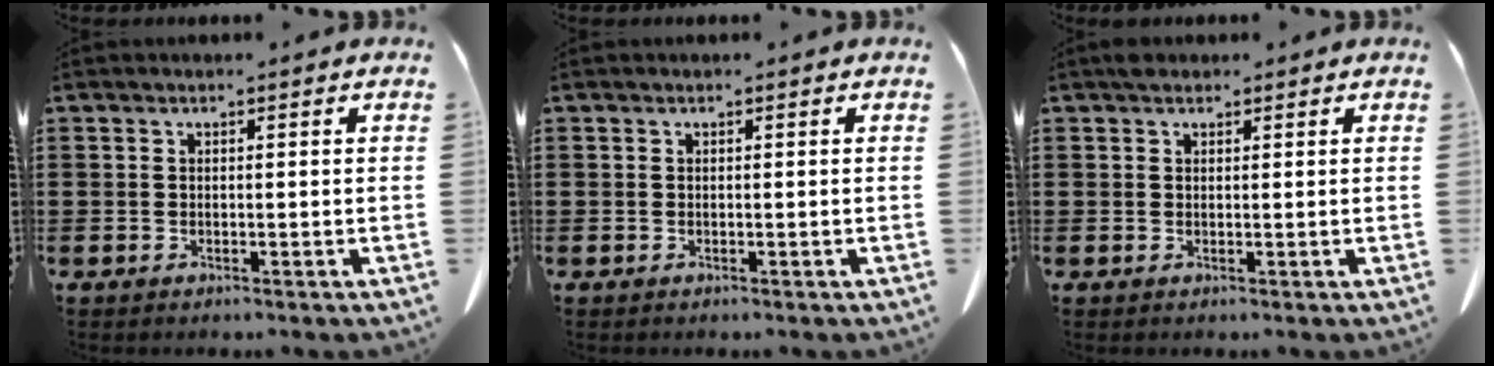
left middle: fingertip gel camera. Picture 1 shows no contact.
{"total": 0.0}
{"total": 1.0, "force": [0.8, 0.6, 0.2], "torque": [0.001, 0.000, 0.014]}